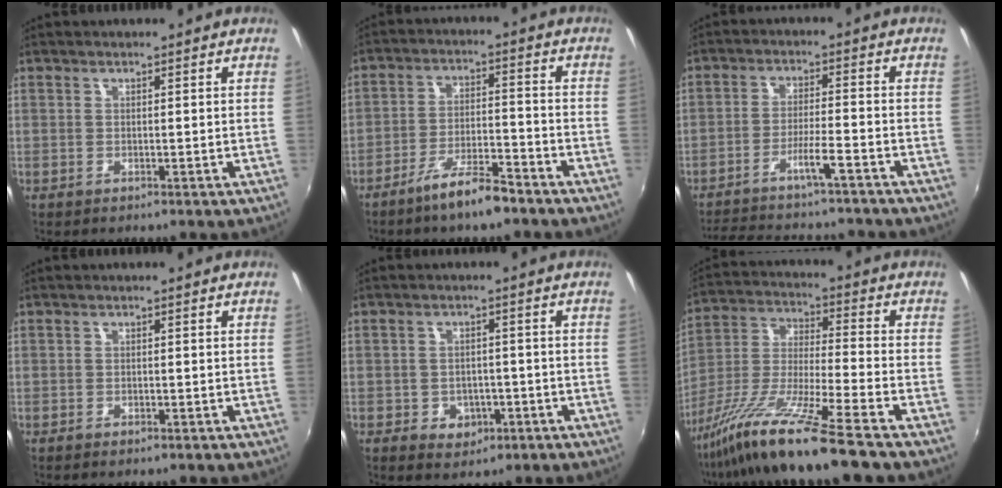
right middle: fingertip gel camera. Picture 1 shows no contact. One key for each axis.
{"total": 8.1, "fx": -6.4, "fy": 1.5, "fz": 4.9, "tx": -0.100, "ty": 0.000, "tz": -0.107}
{"total": 14.2, "fx": -12.7, "fy": 1.1, "fz": 6.1, "tx": -0.128, "ty": 0.002, "tz": -0.197}
{"total": 1.4, "fx": -1.1, "fy": 0.6, "fz": 0.6, "tx": -0.013, "ty": -0.006, "tz": -0.019}
{"total": 5.4, "fx": -2.2, "fy": 4.4, "fz": 2.1, "tx": -0.052, "ty": 0.004, "tz": -0.018}
{"total": 17.5, "fx": -13.1, "fy": -0.7, "fz": 11.6, "tx": -0.235, "ty": -0.030, "tz": -0.246}